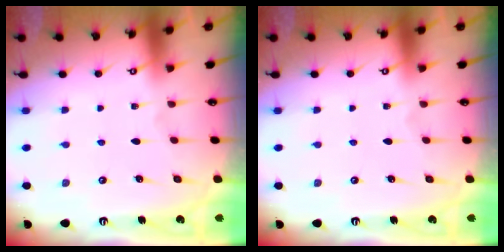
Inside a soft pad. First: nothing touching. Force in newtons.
{"total": 0.0}